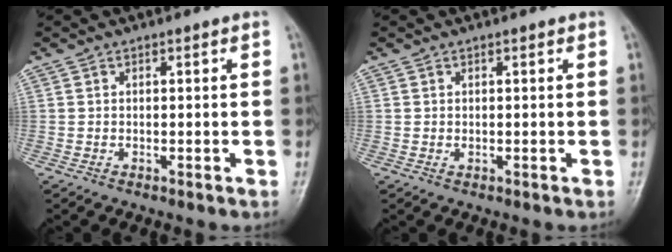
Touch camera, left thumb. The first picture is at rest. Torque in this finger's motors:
{"motor_torque": [-0.12, -0.12, 0.02, -0.01, 0.00]}